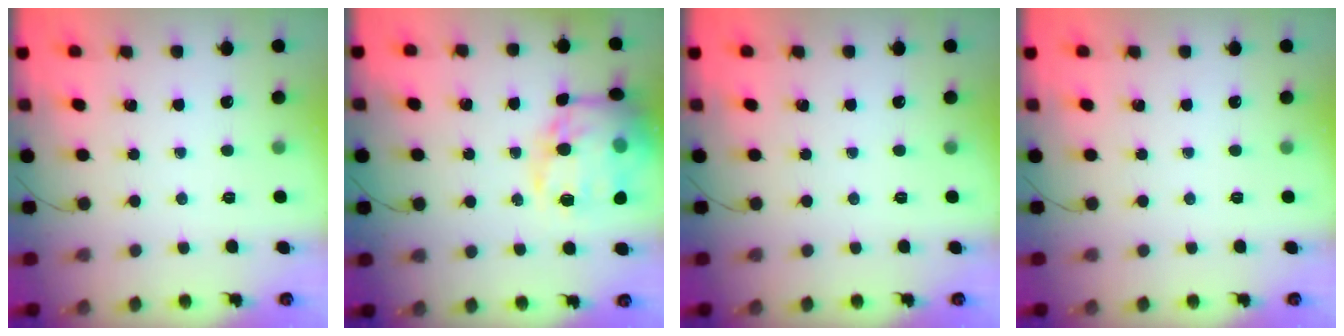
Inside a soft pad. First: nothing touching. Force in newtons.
{"total": 20.7, "press": 20.6, "slide": 2.2}
{"total": 0.0}
{"total": 0.0}